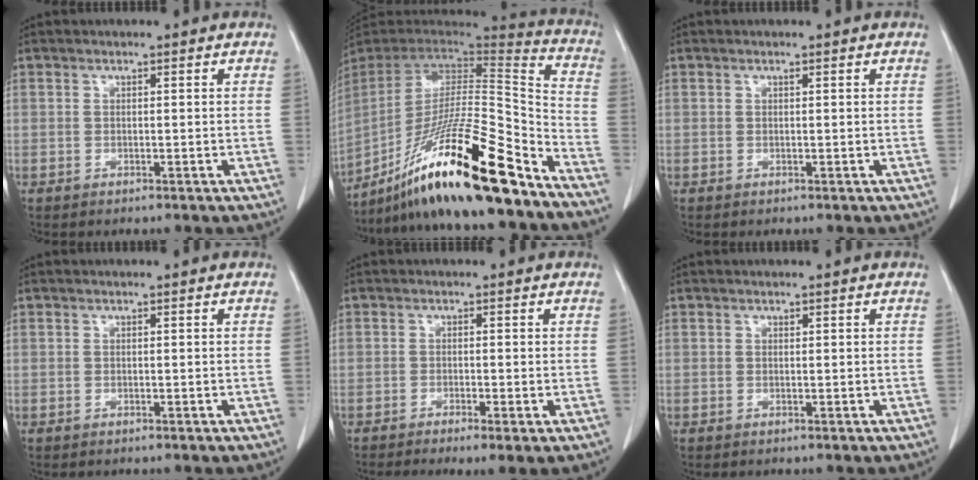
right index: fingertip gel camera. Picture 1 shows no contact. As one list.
[{"total": 27.6, "force": [-19.2, 2.1, 19.8], "torque": [-0.328, -0.023, -0.331]}, {"total": 0.0}, {"total": 0.0}, {"total": 4.1, "force": [-2.4, 0.4, 3.3], "torque": [-0.048, -0.012, -0.038]}, {"total": 0.0}]